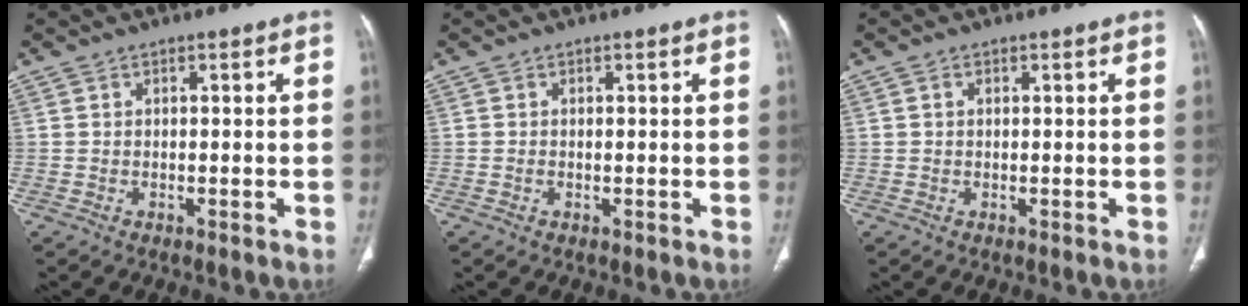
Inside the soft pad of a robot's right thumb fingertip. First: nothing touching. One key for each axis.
{"total": 0.0}
{"total": 0.7, "fx": 0.2, "fy": 0.5, "fz": 0.4, "tx": -0.008, "ty": 0.003, "tz": 0.004}